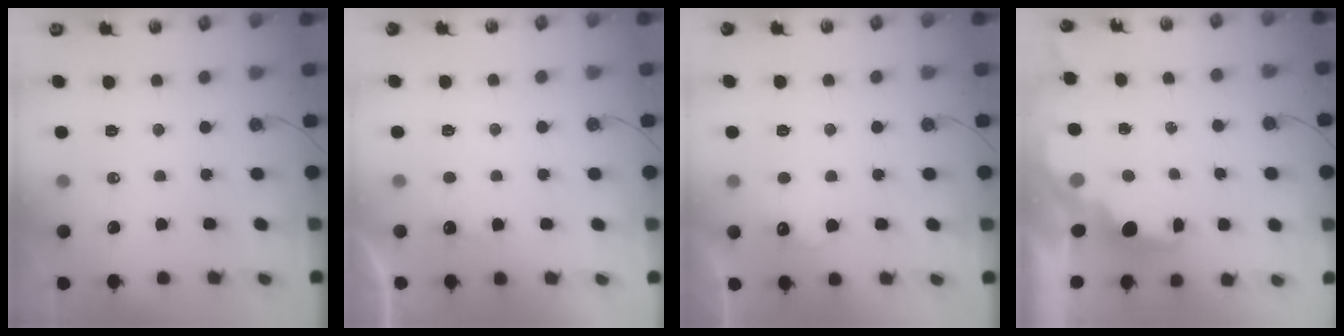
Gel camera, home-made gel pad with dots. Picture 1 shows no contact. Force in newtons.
{"total": 1.9, "press": 1.8, "slide": 0.8}
{"total": 6.7, "press": 6.5, "slide": 1.3}
{"total": 1.8, "press": 1.7, "slide": 0.6}